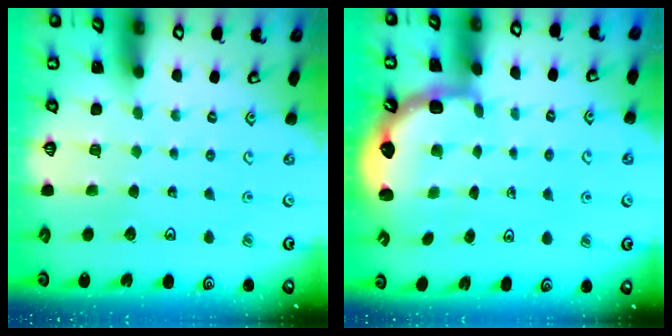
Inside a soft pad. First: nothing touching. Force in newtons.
{"total": 2.5, "press": 2.1, "slide": 1.3}